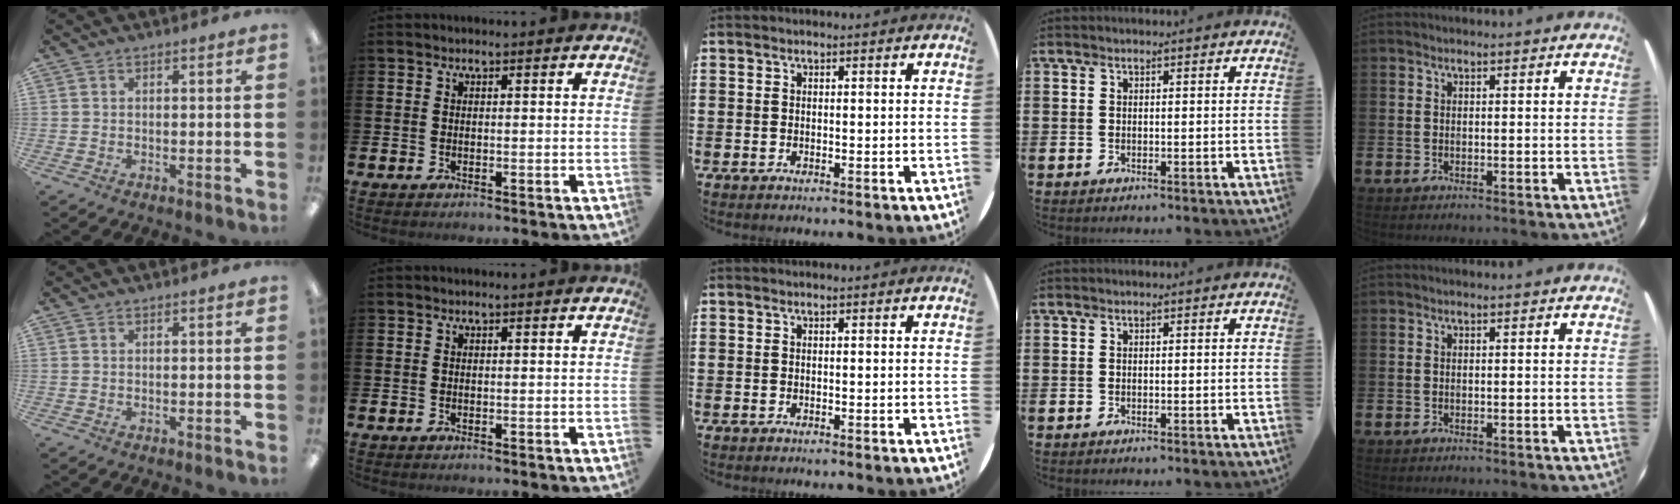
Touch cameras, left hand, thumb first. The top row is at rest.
{}